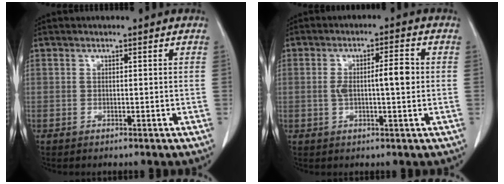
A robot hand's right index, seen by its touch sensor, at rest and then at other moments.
{"total": 5.8, "force": [0.2, 1.2, 5.7], "torque": [-0.100, 0.012, 0.004]}